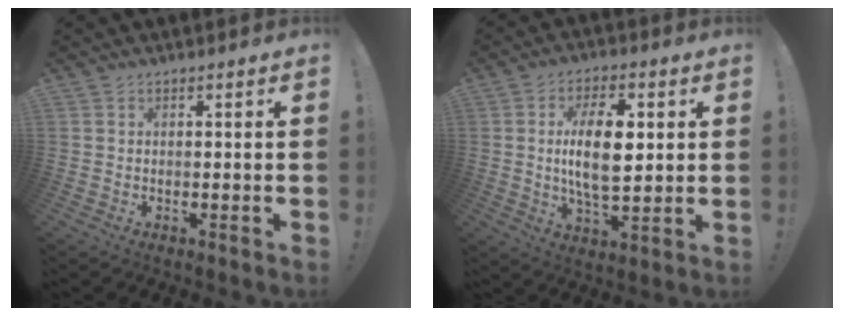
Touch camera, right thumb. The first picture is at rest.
{"total": 14.4, "force": [1.8, 6.7, 12.6], "torque": [-0.219, -0.004, 0.022]}